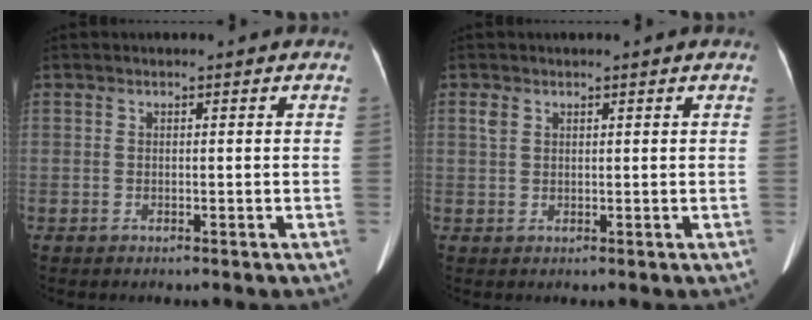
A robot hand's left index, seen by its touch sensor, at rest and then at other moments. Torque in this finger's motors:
{"motor_torque": [0.23, -0.08, 0.13, 0.01]}